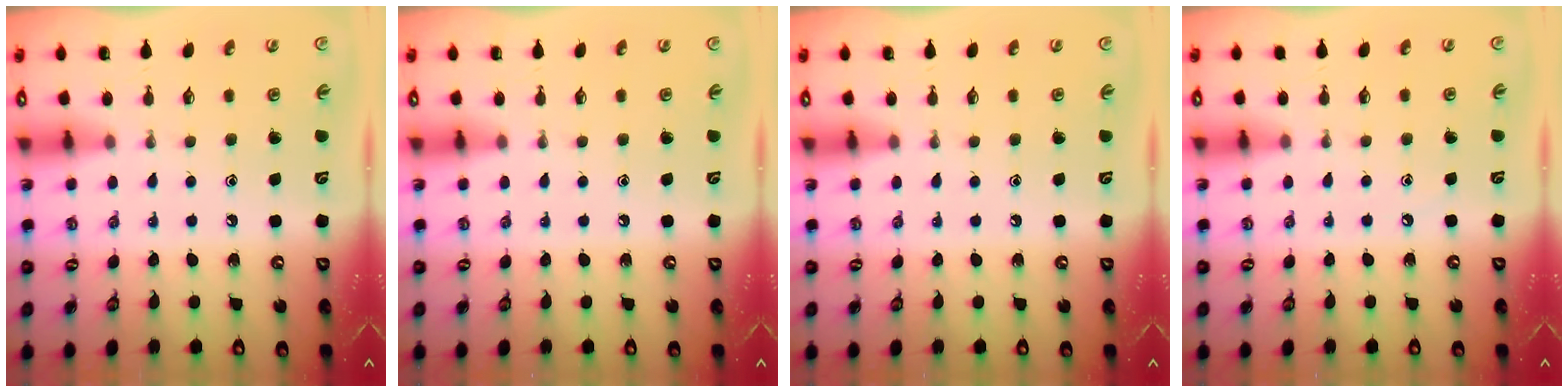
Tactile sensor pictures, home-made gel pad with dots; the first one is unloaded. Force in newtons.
{"total": 0.0}
{"total": 0.0}
{"total": 1.5, "press": 1.5, "slide": 0.2}